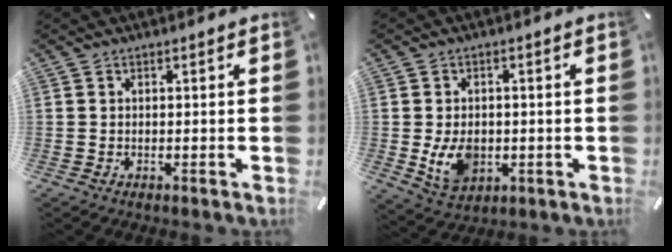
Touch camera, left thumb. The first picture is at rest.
{"total": 8.0, "force": [-1.0, 6.1, 5.1], "torque": [-0.096, -0.004, -0.020]}